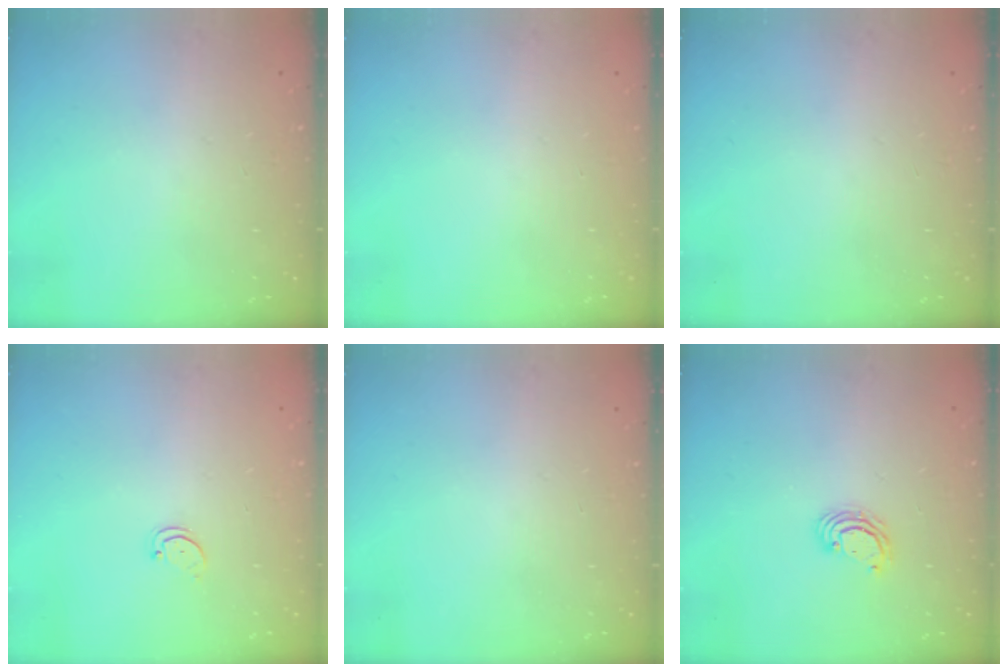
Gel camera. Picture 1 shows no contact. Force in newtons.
{"total": 0.0}
{"total": 0.0}
{"total": 1.5, "press": 1.5, "slide": 0.3}
{"total": 0.0}
{"total": 3.8, "press": 3.8, "slide": 0.3}